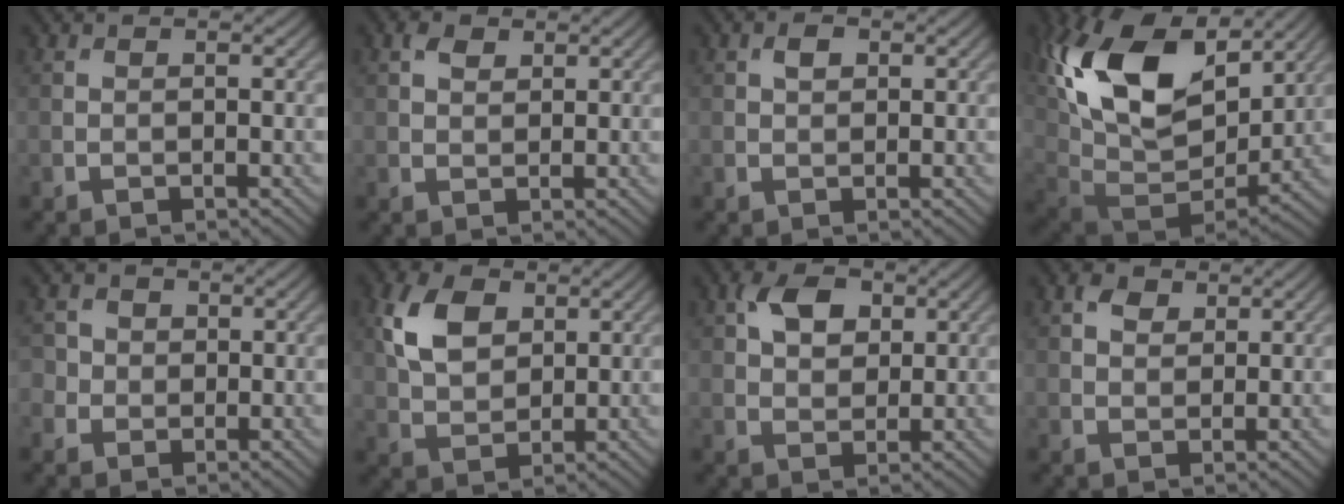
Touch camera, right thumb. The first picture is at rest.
{"total": 2.1, "force": [1.2, 1.3, 1.1], "torque": [-0.025, 0.002, 0.023]}
{"total": 1.6, "force": [0.7, 1.0, 1.1], "torque": [-0.019, 0.003, 0.010]}
{"total": 20.8, "force": [8.8, 12.1, 14.4], "torque": [-0.309, 0.040, 0.155]}
{"total": 3.0, "force": [0.3, 2.9, 0.8], "torque": [-0.025, 0.005, -0.006]}
{"total": 7.3, "force": [2.7, 4.8, 4.9], "torque": [-0.116, 0.006, 0.050]}
{"total": 5.5, "force": [2.2, 3.6, 3.5], "torque": [-0.068, 0.005, 0.036]}
{"total": 2.6, "force": [1.5, 1.7, 1.3], "torque": [-0.028, 0.001, 0.026]}